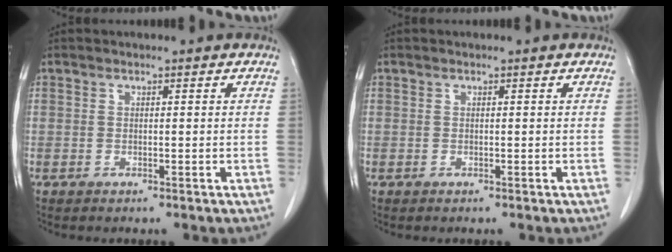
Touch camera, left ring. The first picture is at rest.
{"total": 0.0}